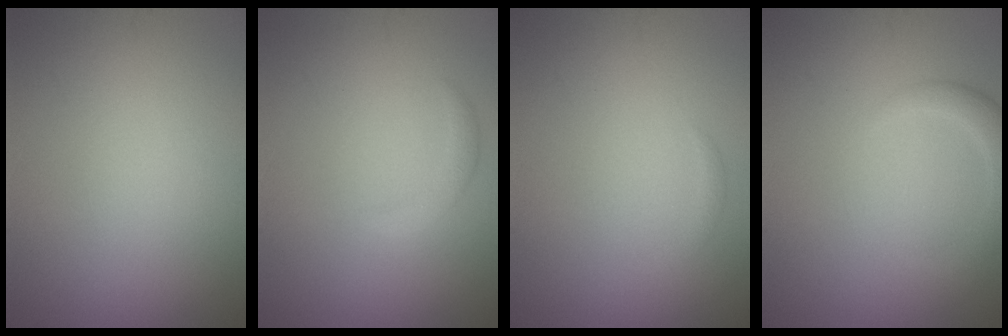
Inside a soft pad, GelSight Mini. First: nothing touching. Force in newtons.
{"total": 1.2, "press": 1.2, "slide": 0.1}
{"total": 0.7, "press": 0.7, "slide": 0.1}
{"total": 2.4, "press": 2.4, "slide": 0.3}